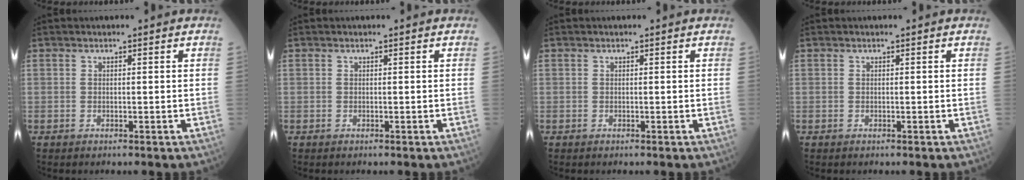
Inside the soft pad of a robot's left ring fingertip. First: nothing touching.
{"total": 0.0}
{"total": 0.0}
{"total": 0.0}